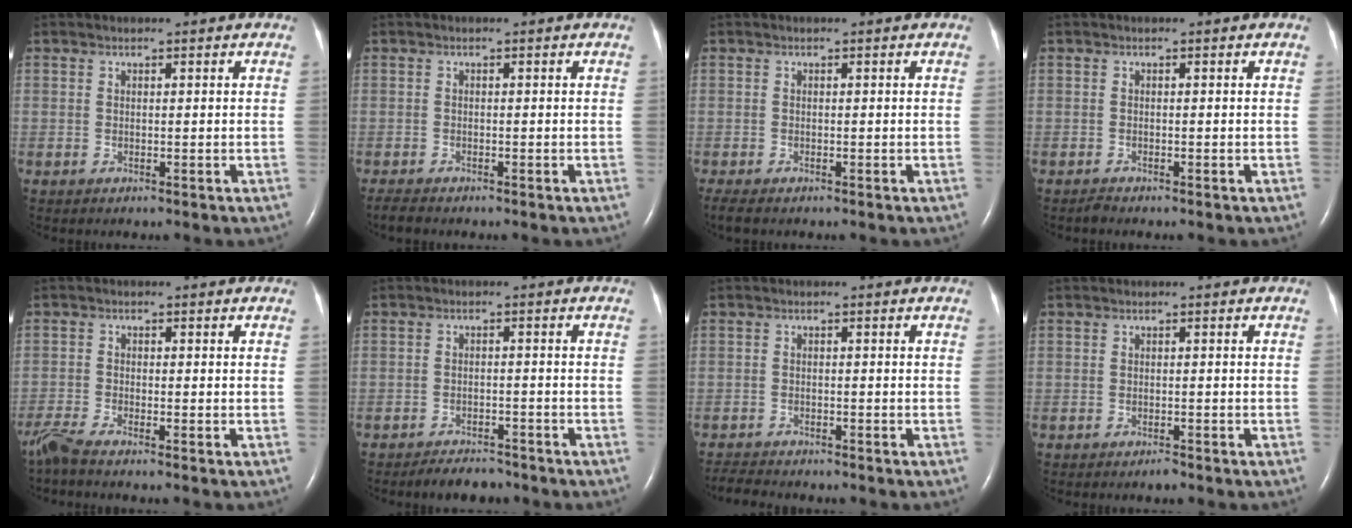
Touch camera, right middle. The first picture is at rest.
{"total": 1.8, "force": [-1.6, 0.3, 0.7], "torque": [-0.022, -0.006, -0.026]}
{"total": 2.4, "force": [-1.9, 0.6, 1.3], "torque": [-0.030, -0.010, -0.029]}
{"total": 0.6, "force": [-0.6, 0.0, 0.1], "torque": [-0.009, -0.003, -0.013]}
{"total": 3.1, "force": [-2.8, -0.3, 1.4], "torque": [-0.037, -0.012, -0.061]}
{"total": 3.9, "force": [-3.6, 1.2, 1.0], "torque": [-0.024, -0.006, -0.055]}
{"total": 4.1, "force": [-4.0, 0.5, 1.0], "torque": [-0.017, -0.014, -0.064]}
{"total": 0.8, "force": [-0.7, 0.0, 0.4], "torque": [-0.011, -0.003, -0.008]}